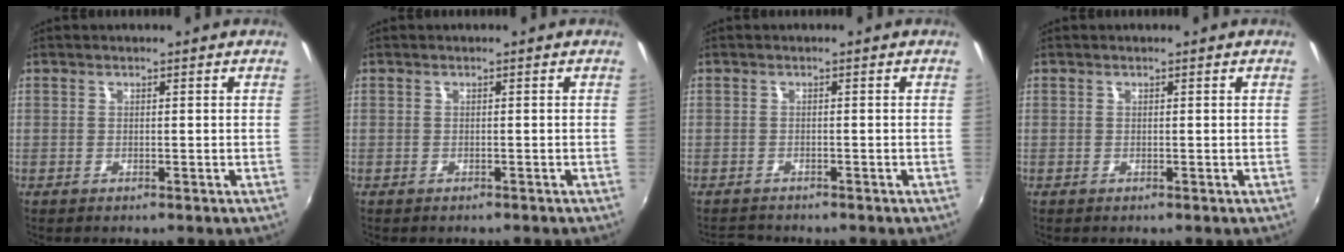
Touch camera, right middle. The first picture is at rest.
{"total": 0.6, "force": [-0.5, 0.3, 0.1], "torque": [-0.004, -0.001, -0.007]}
{"total": 2.6, "force": [-2.5, 0.5, 0.3], "torque": [-0.016, -0.008, -0.046]}
{"total": 0.0}